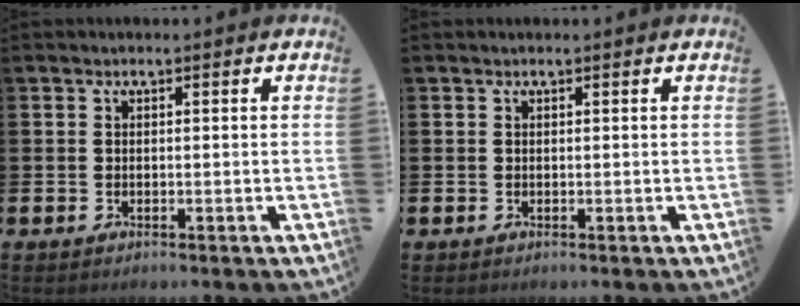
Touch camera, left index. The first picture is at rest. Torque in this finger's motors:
{"motor_torque": [0.49, -0.91, 0.02, 0.01]}